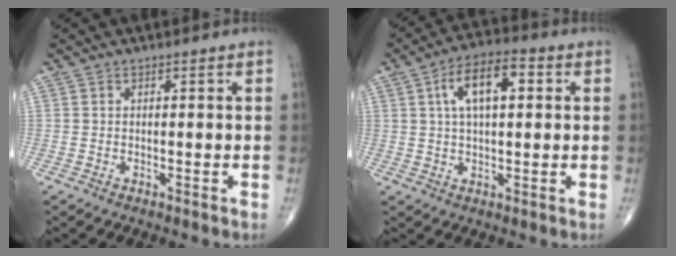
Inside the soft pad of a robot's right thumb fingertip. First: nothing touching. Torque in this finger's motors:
{"motor_torque": [0.12, 1.75, 0.83, 0.39, 0.08]}